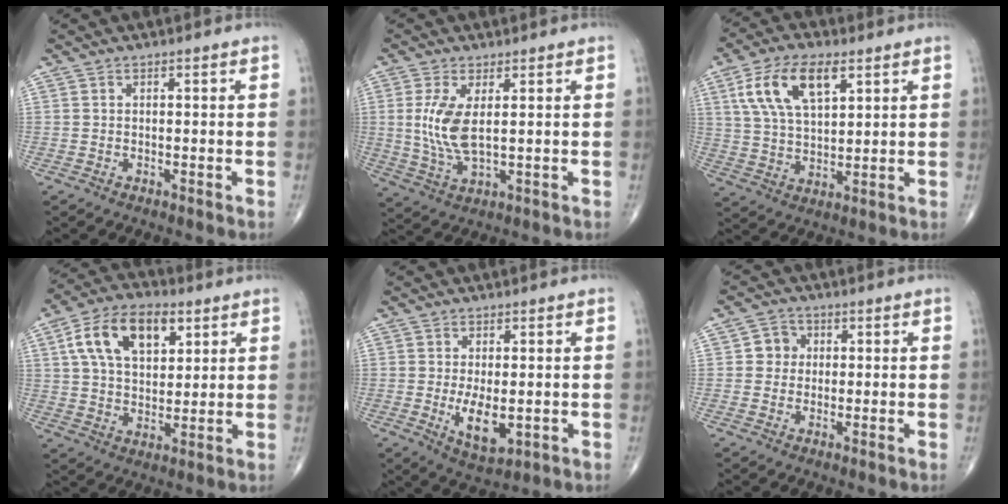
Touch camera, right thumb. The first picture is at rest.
{"total": 8.2, "force": [1.3, 3.2, 7.4], "torque": [-0.166, -0.015, 0.034]}
{"total": 13.0, "force": [5.5, 6.3, 10.0], "torque": [-0.181, -0.006, 0.104]}
{"total": 14.7, "force": [5.6, 8.5, 10.5], "torque": [-0.164, -0.001, 0.098]}
{"total": 7.0, "force": [-1.0, 3.3, 6.1], "torque": [-0.097, -0.016, -0.007]}
{"total": 3.8, "force": [0.4, 3.6, 1.2], "torque": [0.007, 0.007, -0.001]}